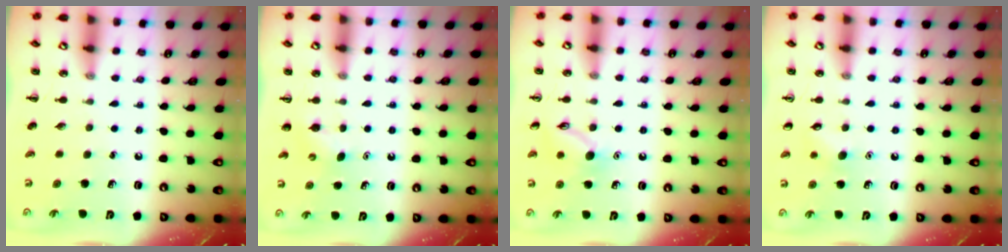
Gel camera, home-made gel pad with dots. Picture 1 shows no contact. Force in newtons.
{"total": 2.7, "press": 2.6, "slide": 0.7}
{"total": 9.6, "press": 9.5, "slide": 0.6}
{"total": 6.0, "press": 5.8, "slide": 1.7}